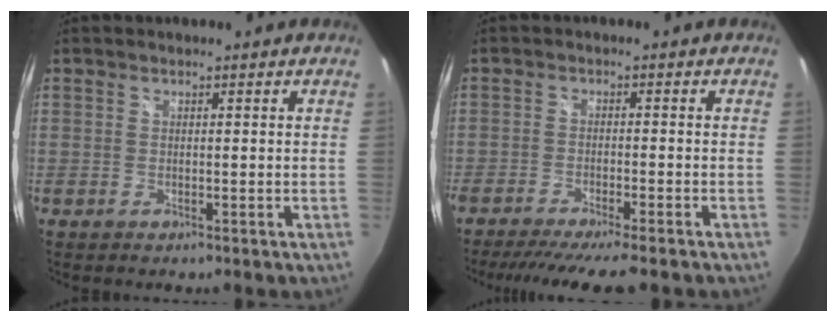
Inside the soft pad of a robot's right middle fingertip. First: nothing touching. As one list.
[{"total": 9.3, "force": [-8.1, 0.0, 4.6], "torque": [-0.096, -0.024, -0.124]}]